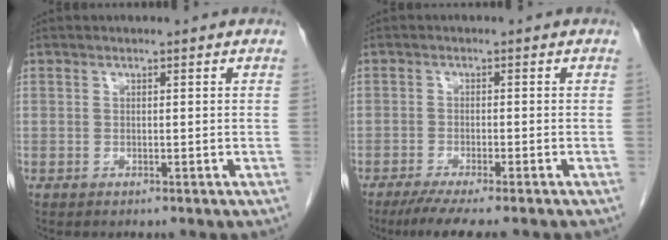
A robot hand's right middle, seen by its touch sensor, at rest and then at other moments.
{"total": 6.6, "force": [-5.3, 0.2, 3.9], "torque": [-0.056, -0.014, -0.082]}